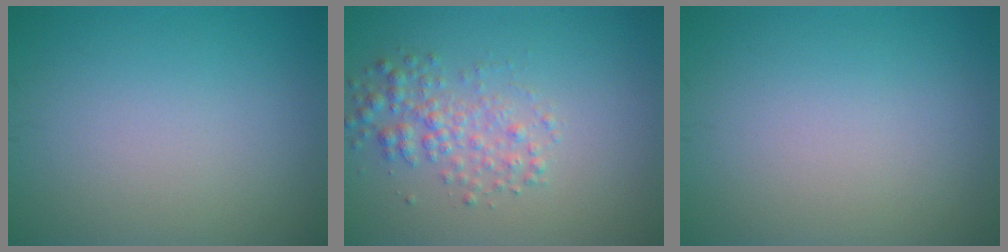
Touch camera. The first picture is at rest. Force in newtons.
{"total": 2.7, "press": 2.7, "slide": 0.0}
{"total": 0.0}